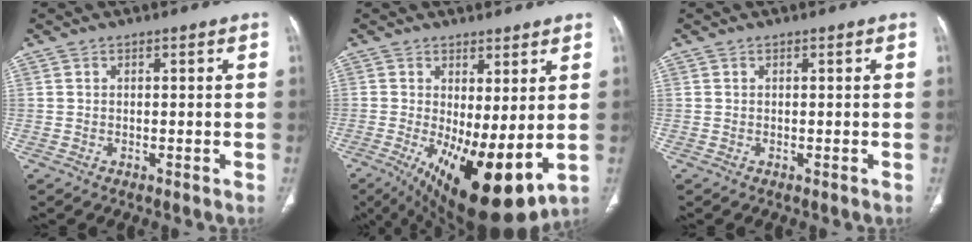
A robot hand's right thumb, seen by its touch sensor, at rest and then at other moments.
{"total": 15.2, "force": [-1.6, 5.6, 14.0], "torque": [-0.234, -0.027, 0.000]}
{"total": 0.0}